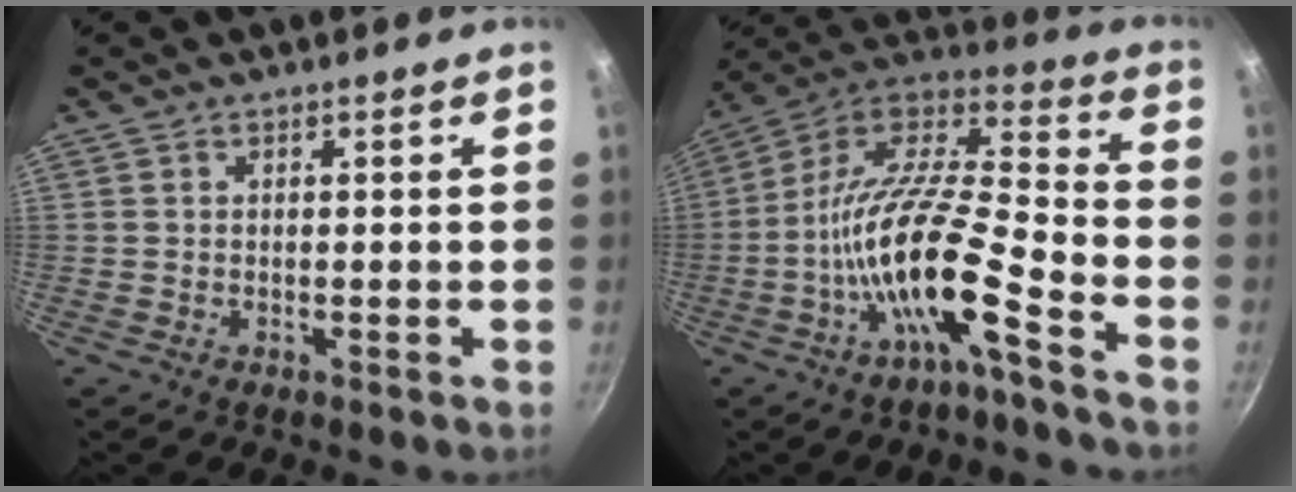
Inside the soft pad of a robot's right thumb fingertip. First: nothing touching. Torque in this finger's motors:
{"motor_torque": [3.20, 1.81, 1.81, -0.96, 0.62]}